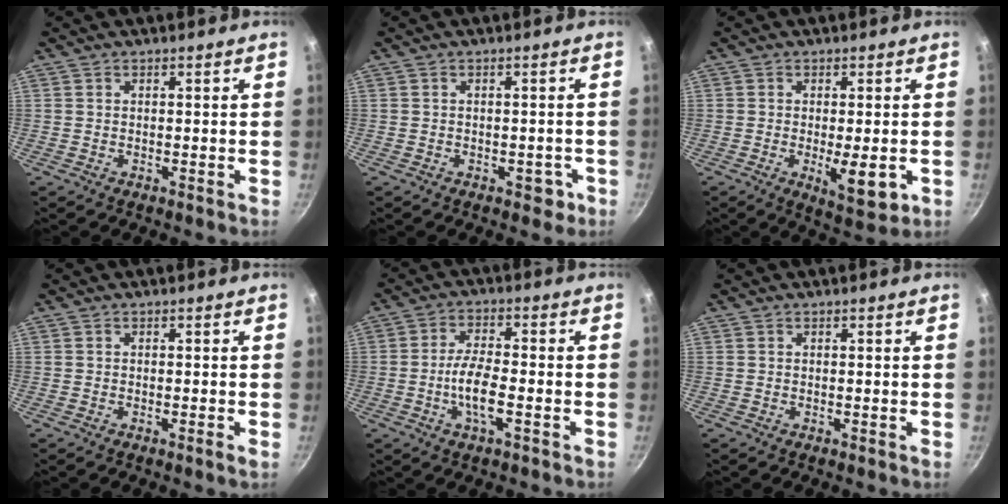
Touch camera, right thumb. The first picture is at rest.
{"total": 2.3, "force": [-1.2, 1.6, 1.2], "torque": [0.001, 0.010, -0.012]}
{"total": 7.0, "force": [-1.7, 2.4, 6.3], "torque": [-0.089, -0.016, -0.018]}
{"total": 0.9, "force": [-0.4, -0.1, 0.8], "torque": [-0.014, -0.002, -0.008]}
{"total": 7.1, "force": [-2.0, 2.5, 6.3], "torque": [-0.123, 0.014, -0.040]}
{"total": 0.0}